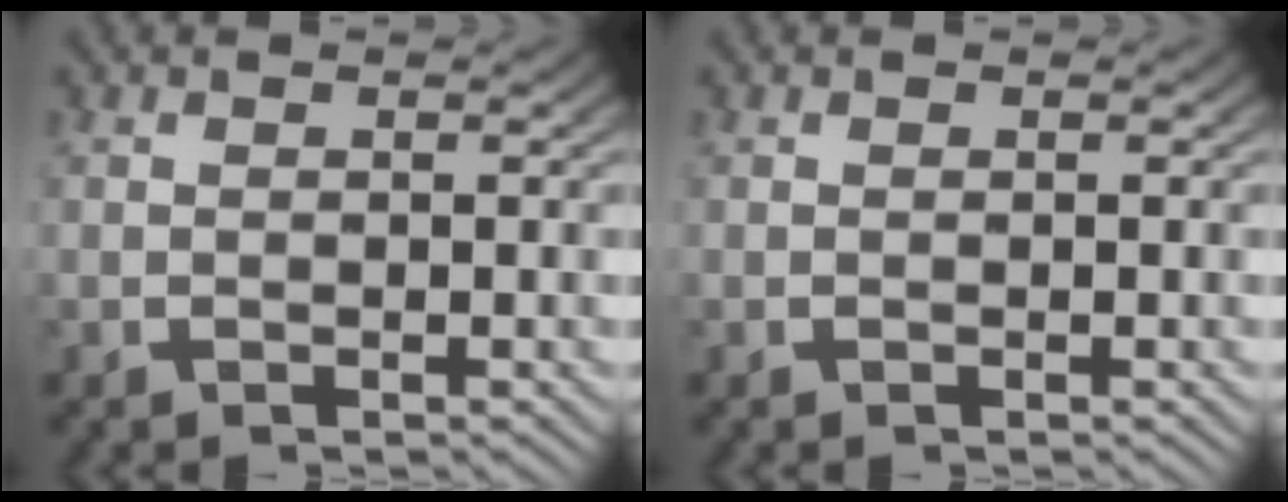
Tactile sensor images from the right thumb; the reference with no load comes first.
{"total": 0.0}